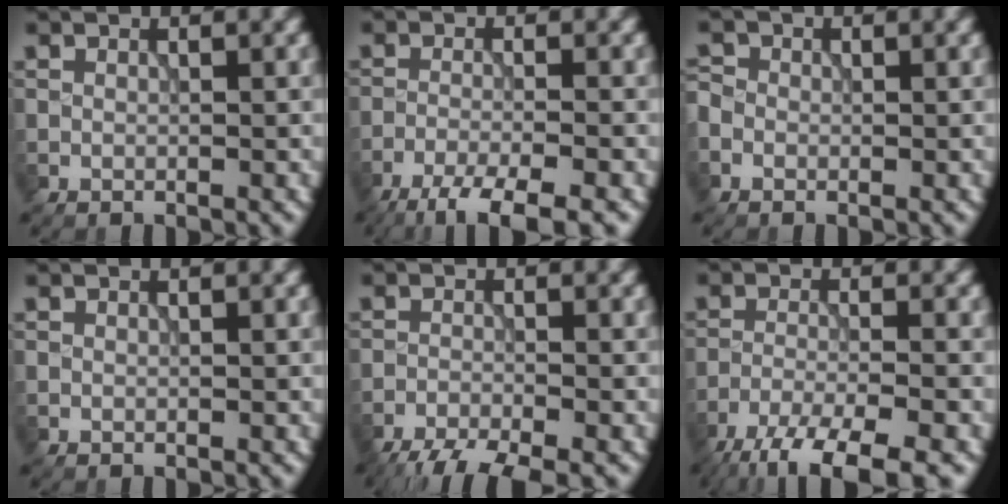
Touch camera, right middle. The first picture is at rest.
{"total": 5.7, "force": [-4.2, 0.9, 3.6], "torque": [-0.060, -0.008, -0.082]}
{"total": 1.4, "force": [-0.5, 1.2, 0.5], "torque": [-0.013, 0.003, -0.013]}
{"total": 0.0}
{"total": 5.9, "force": [-5.0, 1.0, 3.1], "torque": [-0.059, -0.025, -0.090]}
{"total": 8.2, "force": [-6.2, 1.6, 5.0], "torque": [-0.086, -0.021, -0.112]}